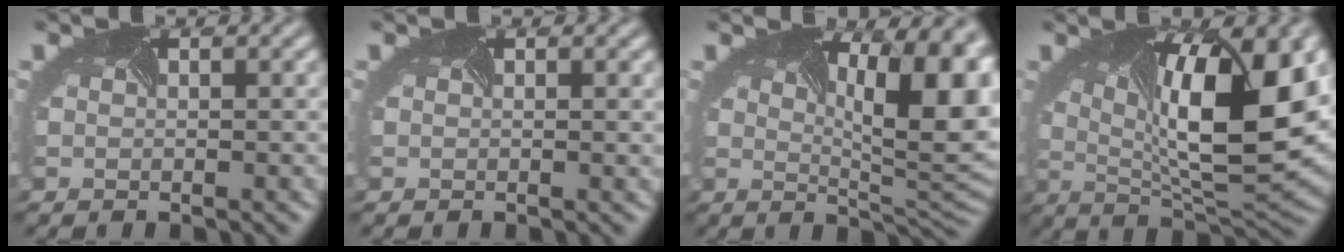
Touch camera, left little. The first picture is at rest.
{"total": 0.9, "force": [0.4, 0.3, 0.7], "torque": [-0.005, 0.001, 0.003]}
{"total": 12.3, "force": [2.8, 4.9, 10.9], "torque": [-0.109, 0.011, 0.033]}
{"total": 13.4, "force": [1.9, 4.6, 12.4], "torque": [-0.167, -0.010, 0.029]}